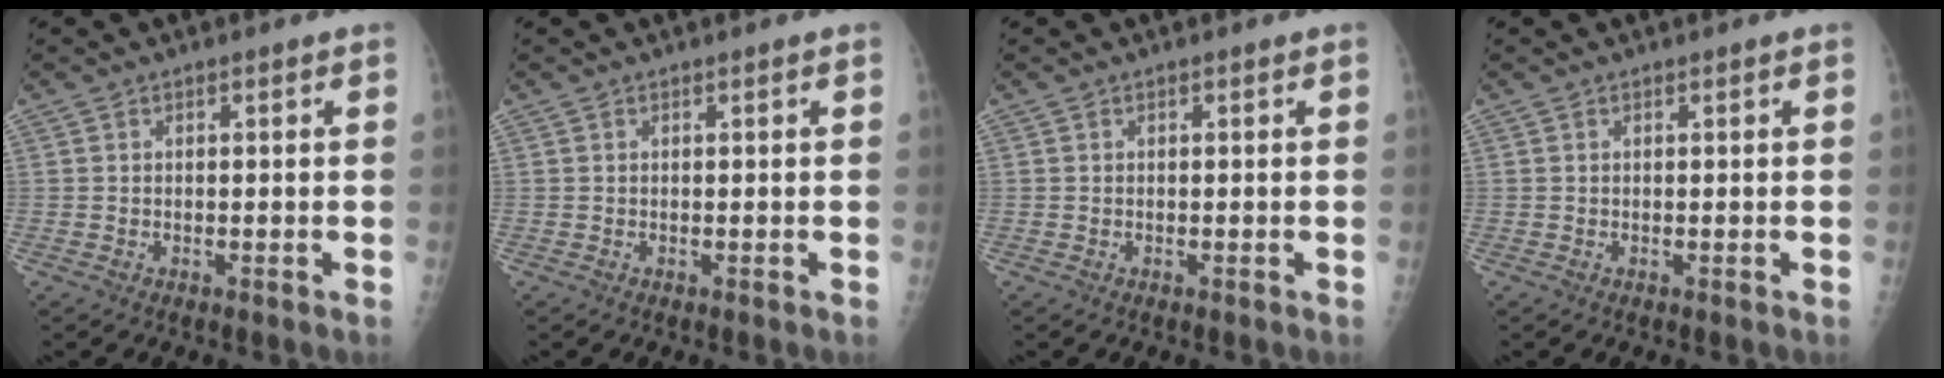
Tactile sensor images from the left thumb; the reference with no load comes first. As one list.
[{"total": 0.0}, {"total": 0.0}, {"total": 0.0}]